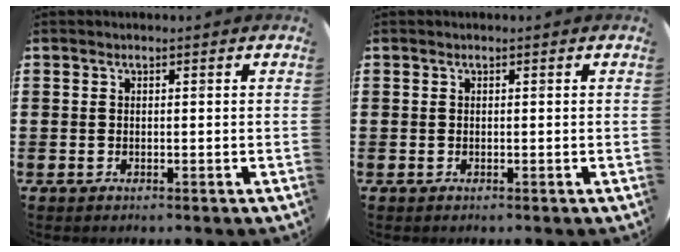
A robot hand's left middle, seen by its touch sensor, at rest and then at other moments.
{"total": 0.0}